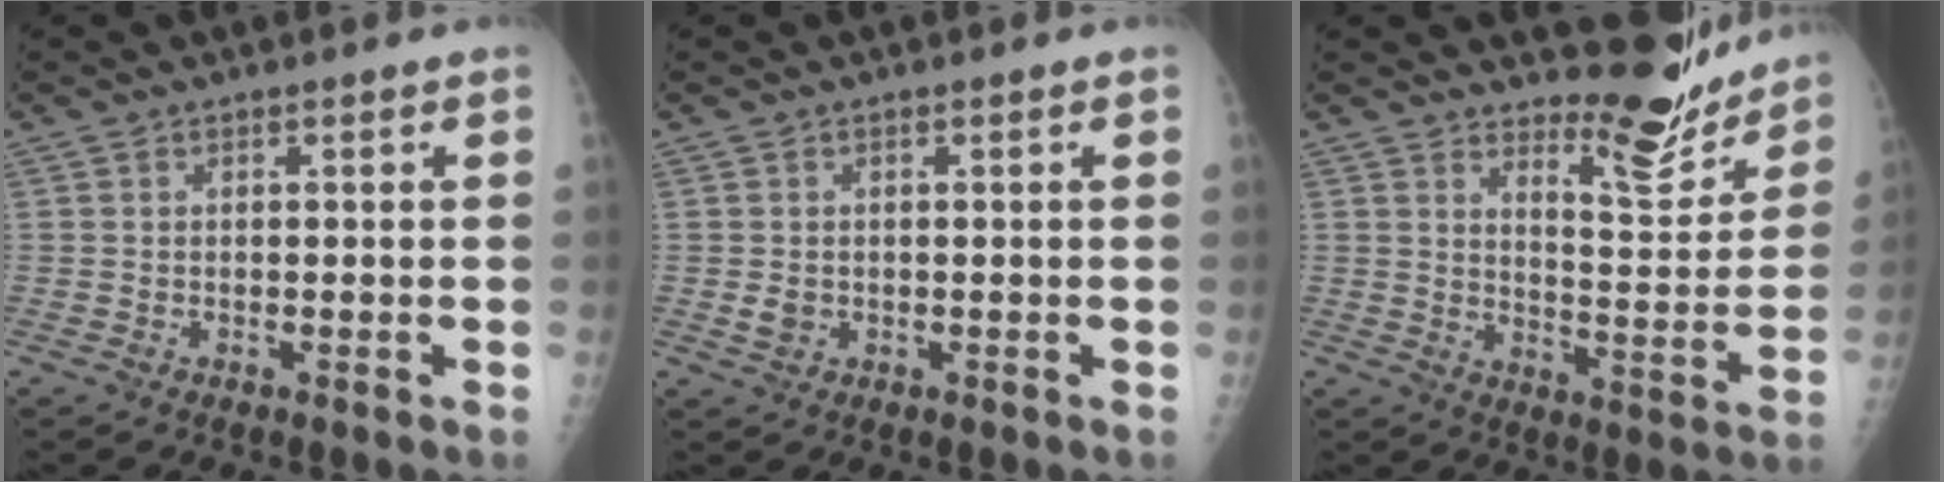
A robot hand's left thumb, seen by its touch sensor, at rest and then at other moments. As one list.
[{"total": 1.9, "force": [-0.1, 1.6, 1.0], "torque": [-0.012, 0.000, 0.003]}, {"total": 10.5, "force": [9.6, 2.4, 3.3], "torque": [-0.020, -0.095, 0.149]}]